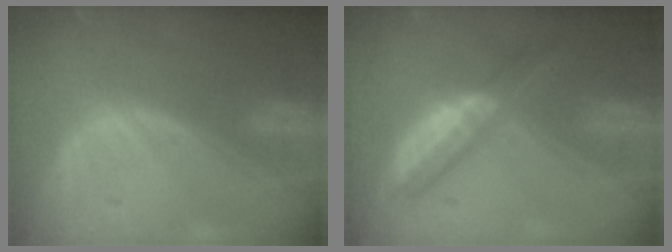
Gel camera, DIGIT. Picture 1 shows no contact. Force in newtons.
{"total": 4.8, "press": 4.7, "slide": 1.0}